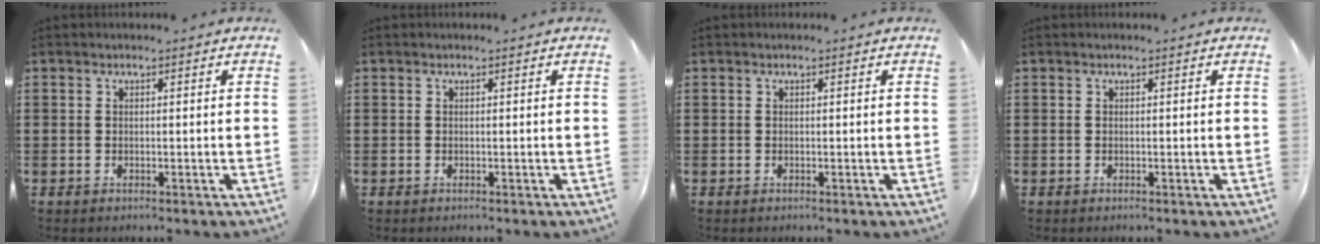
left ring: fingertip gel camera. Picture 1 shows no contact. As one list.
[{"total": 0.0}, {"total": 0.0}, {"total": 0.0}]